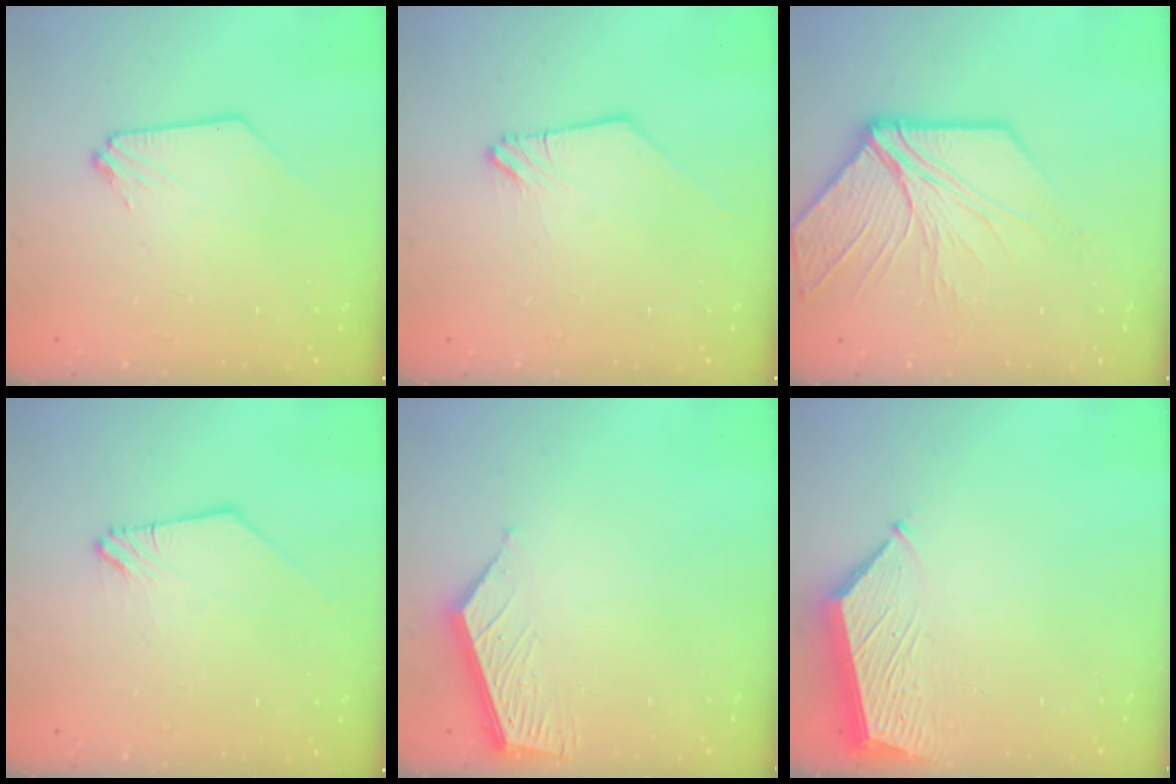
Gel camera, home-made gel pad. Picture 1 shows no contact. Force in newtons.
{"total": 0.6, "press": 0.6, "slide": 0.2}
{"total": 13.3, "press": 13.2, "slide": 1.3}
{"total": 0.0}
{"total": 6.2, "press": 6.1, "slide": 0.4}
{"total": 6.8, "press": 6.7, "slide": 0.5}